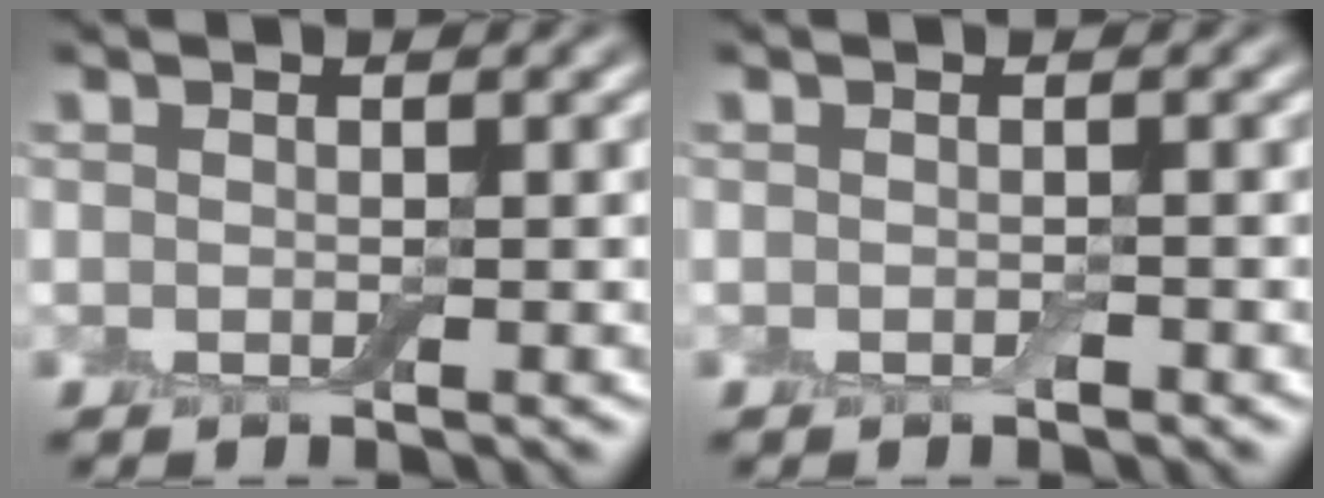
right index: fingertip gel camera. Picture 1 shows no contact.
{"total": 0.5, "force": [-0.3, 0.2, 0.3], "torque": [-0.005, 0.000, -0.005]}